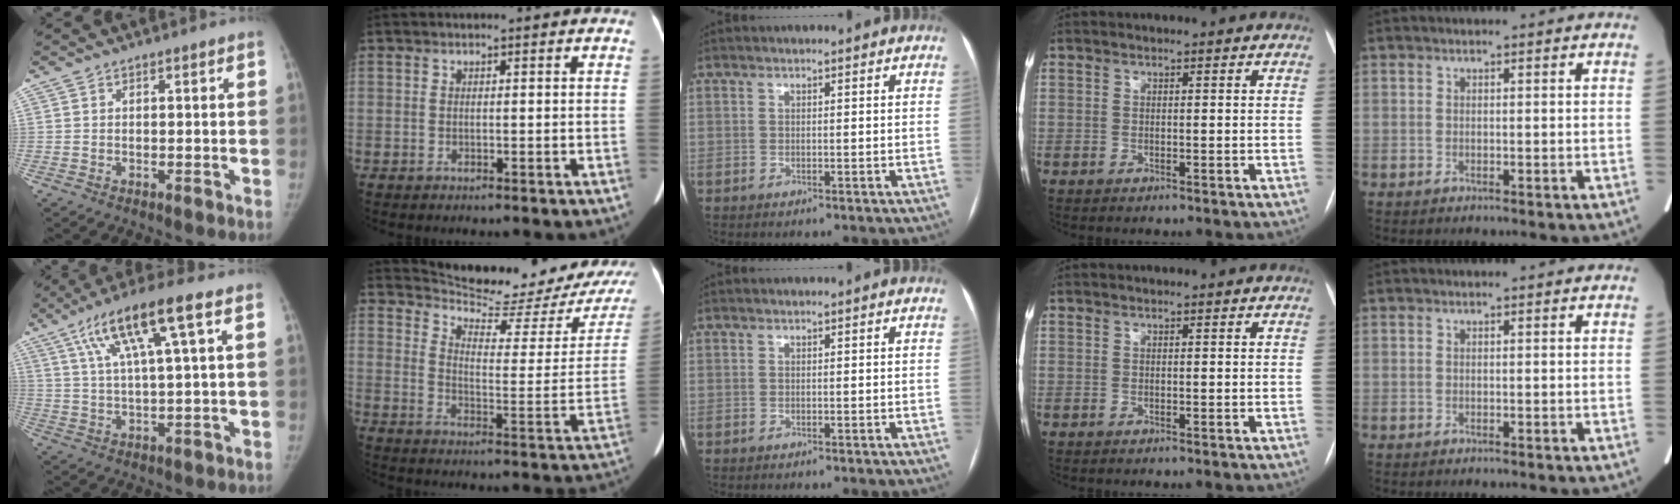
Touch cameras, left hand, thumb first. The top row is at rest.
{"thumb": {"total": 13.4, "force": [5.6, 1.6, 12.0], "torque": [-0.231, 0.005, 0.099]}, "index": {"total": 16.2, "force": [15.2, 0.8, 5.3], "torque": [-0.077, -0.070, 0.204]}}